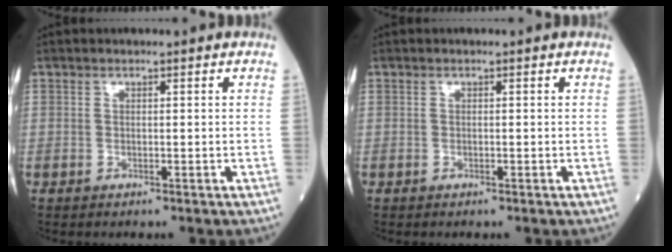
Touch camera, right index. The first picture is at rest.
{"total": 0.0}